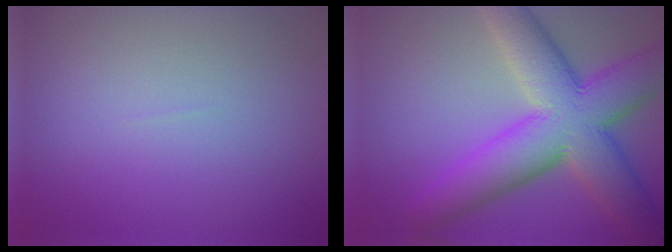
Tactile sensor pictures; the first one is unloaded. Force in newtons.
{"total": 11.6, "press": 11.5, "slide": 0.5}